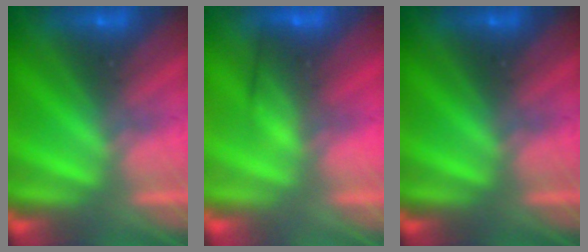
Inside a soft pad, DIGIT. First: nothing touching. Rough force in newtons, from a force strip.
{"total": 2.8}
{"total": 0.0}